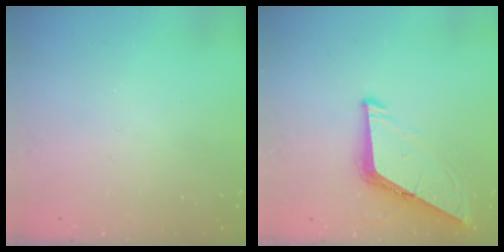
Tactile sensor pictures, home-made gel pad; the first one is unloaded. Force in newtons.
{"total": 8.6, "press": 8.5, "slide": 0.9}